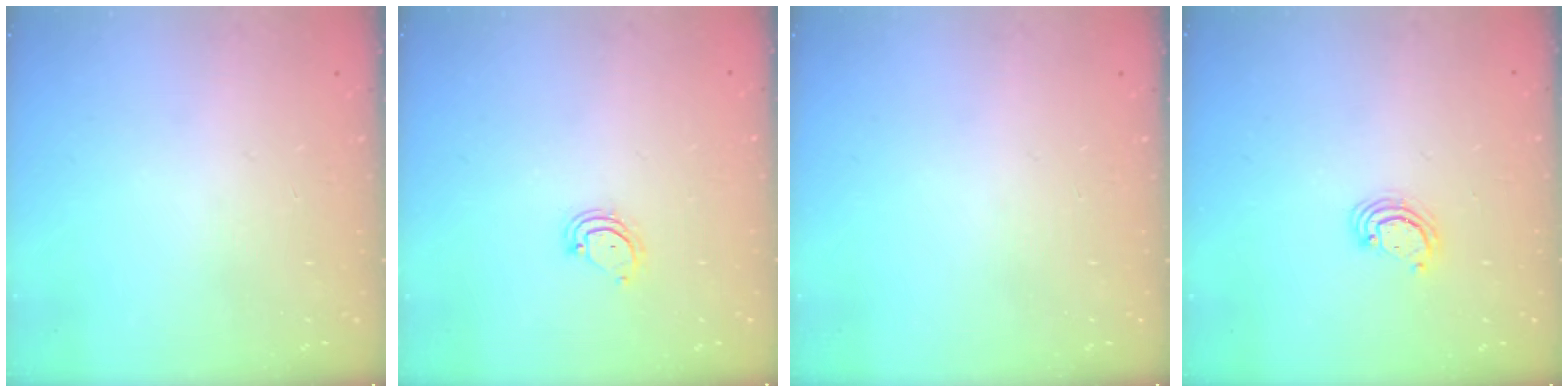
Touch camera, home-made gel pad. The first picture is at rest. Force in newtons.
{"total": 4.2, "press": 4.1, "slide": 0.5}
{"total": 0.0}
{"total": 3.2, "press": 3.1, "slide": 0.3}